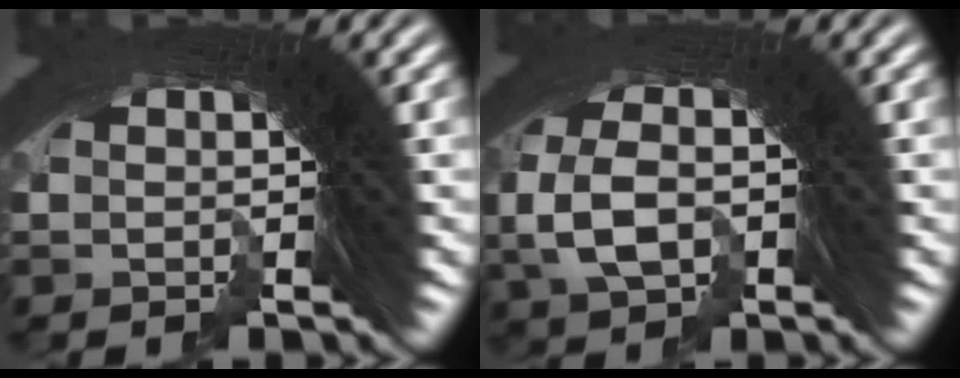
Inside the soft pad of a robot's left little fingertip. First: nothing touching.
{"total": 4.3, "force": [-2.0, 3.6, 1.1], "torque": [-0.028, -0.007, -0.033]}